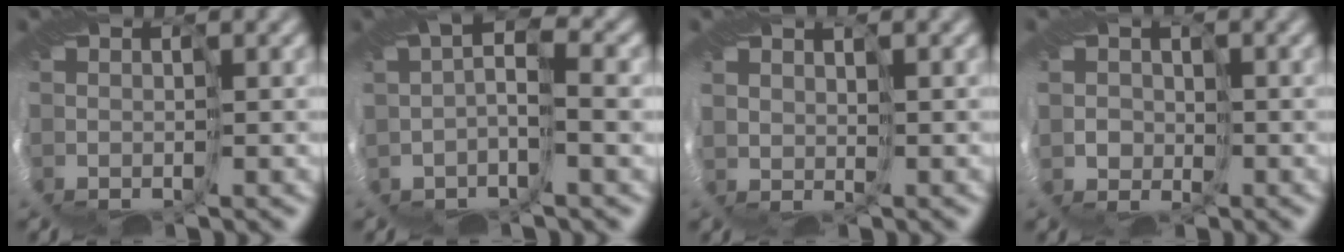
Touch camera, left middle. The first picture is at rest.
{"total": 1.8, "force": [0.0, -0.1, 1.8], "torque": [-0.031, 0.008, -0.006]}
{"total": 2.6, "force": [1.8, -0.6, -1.7], "torque": [0.016, 0.007, 0.040]}
{"total": 2.2, "force": [0.9, 0.6, -1.9], "torque": [0.037, 0.007, 0.017]}